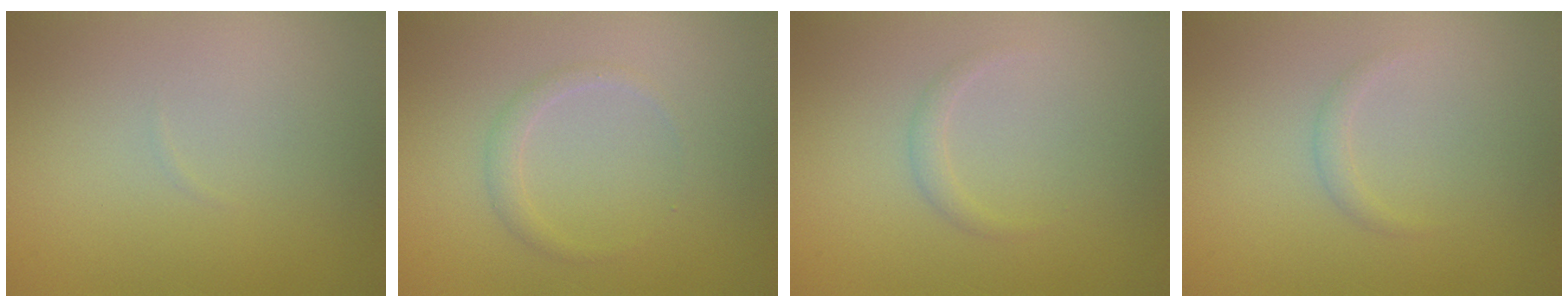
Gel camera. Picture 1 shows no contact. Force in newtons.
{"total": 1.1, "press": 1.1, "slide": 0.1}
{"total": 0.8, "press": 0.8, "slide": 0.0}
{"total": 0.8, "press": 0.8, "slide": 0.1}